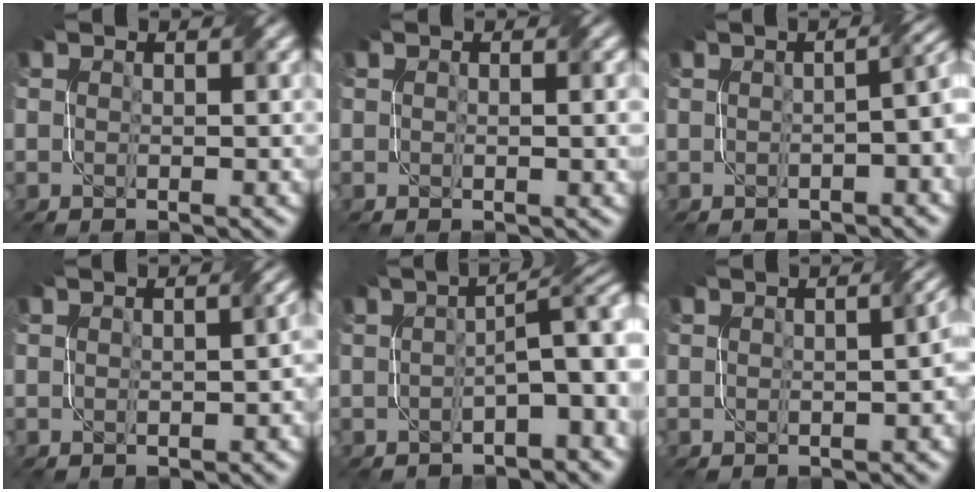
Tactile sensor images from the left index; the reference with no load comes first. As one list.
[{"total": 1.3, "force": [0.2, 0.3, 1.3], "torque": [-0.017, 0.001, 0.004]}, {"total": 5.1, "force": [-0.5, 2.1, 4.6], "torque": [-0.030, 0.013, -0.008]}, {"total": 1.8, "force": [-0.3, 0.8, 1.6], "torque": [-0.017, 0.001, 0.000]}, {"total": 5.6, "force": [-1.0, 1.6, 5.3], "torque": [-0.067, 0.014, -0.019]}, {"total": 3.2, "force": [-0.4, 1.2, 2.9], "torque": [-0.021, 0.004, 0.002]}]